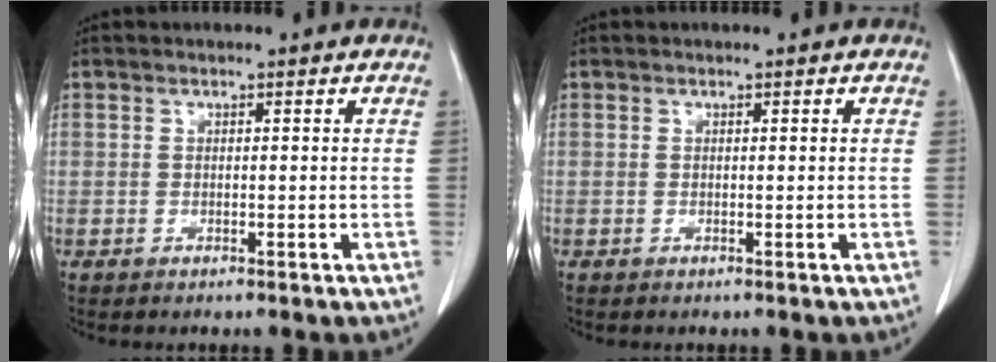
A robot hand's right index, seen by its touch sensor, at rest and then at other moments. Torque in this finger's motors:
{"motor_torque": [-0.07, -0.04, 0.04, 0.01]}